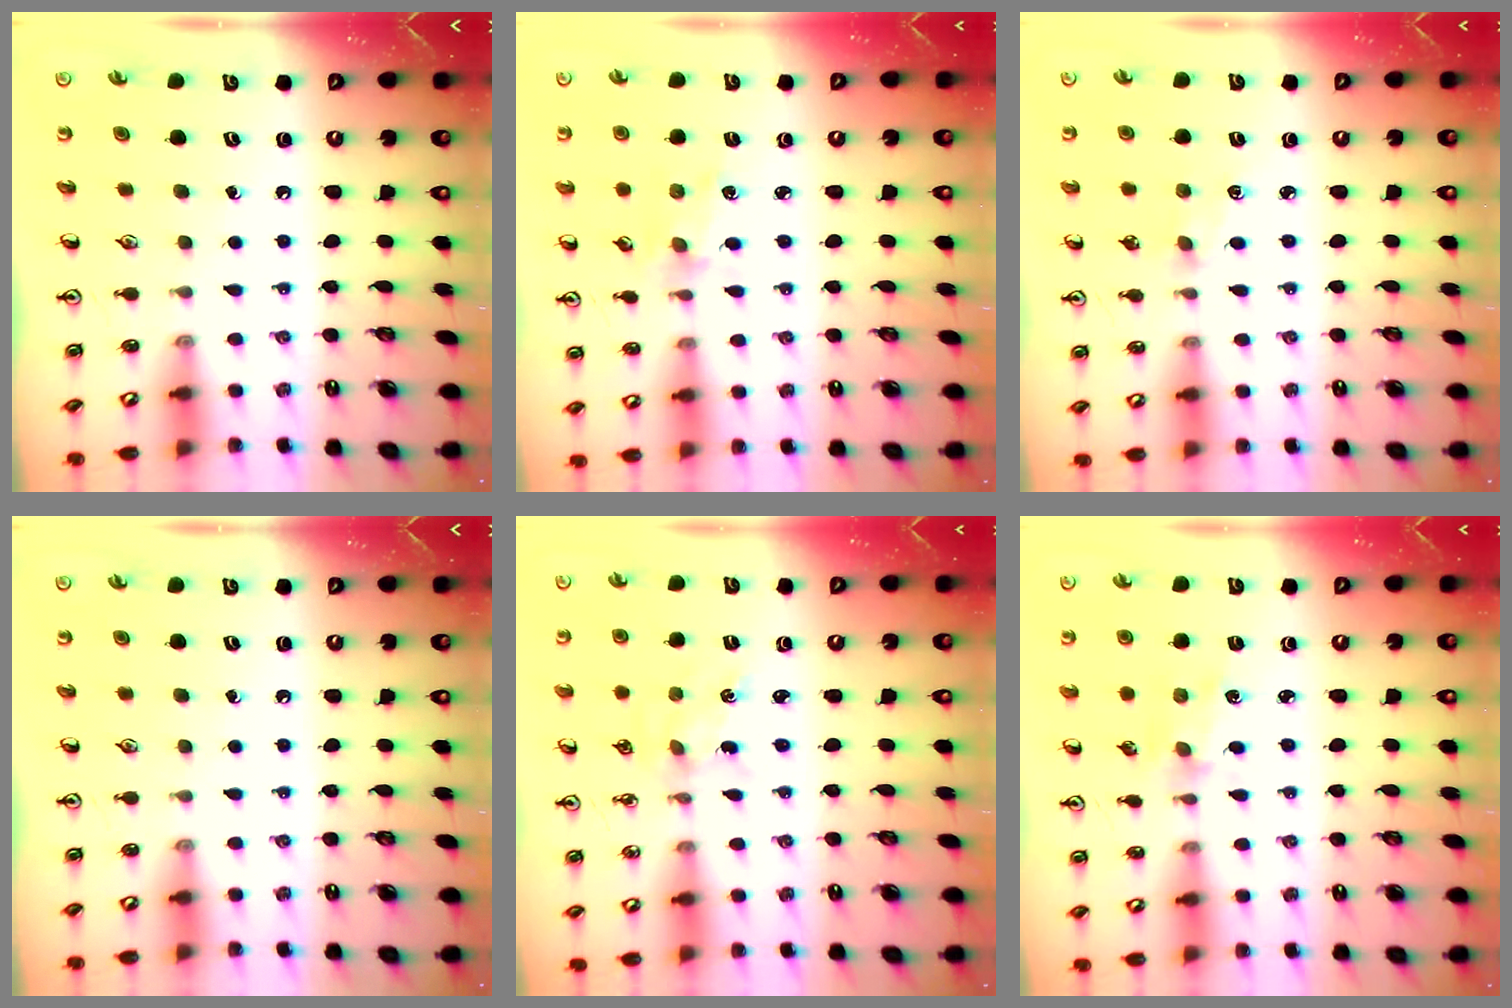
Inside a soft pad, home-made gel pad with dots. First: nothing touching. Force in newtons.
{"total": 2.1, "press": 2.0, "slide": 0.3}
{"total": 2.2, "press": 2.2, "slide": 0.4}
{"total": 0.0}
{"total": 1.6, "press": 1.6, "slide": 0.3}
{"total": 1.0, "press": 1.0, "slide": 0.2}